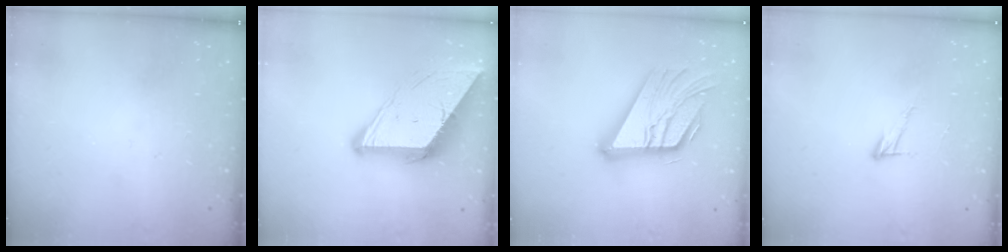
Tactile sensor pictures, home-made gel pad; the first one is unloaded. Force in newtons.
{"total": 10.9, "press": 10.8, "slide": 1.0}
{"total": 21.7, "press": 21.6, "slide": 1.9}
{"total": 5.9, "press": 5.9, "slide": 0.3}